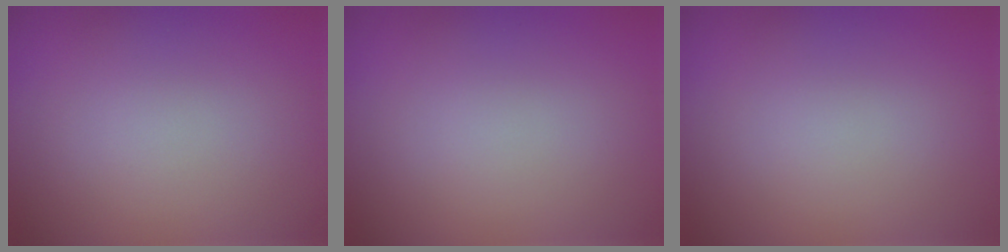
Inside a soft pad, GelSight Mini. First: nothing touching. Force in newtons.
{"total": 0.0}
{"total": 0.0}